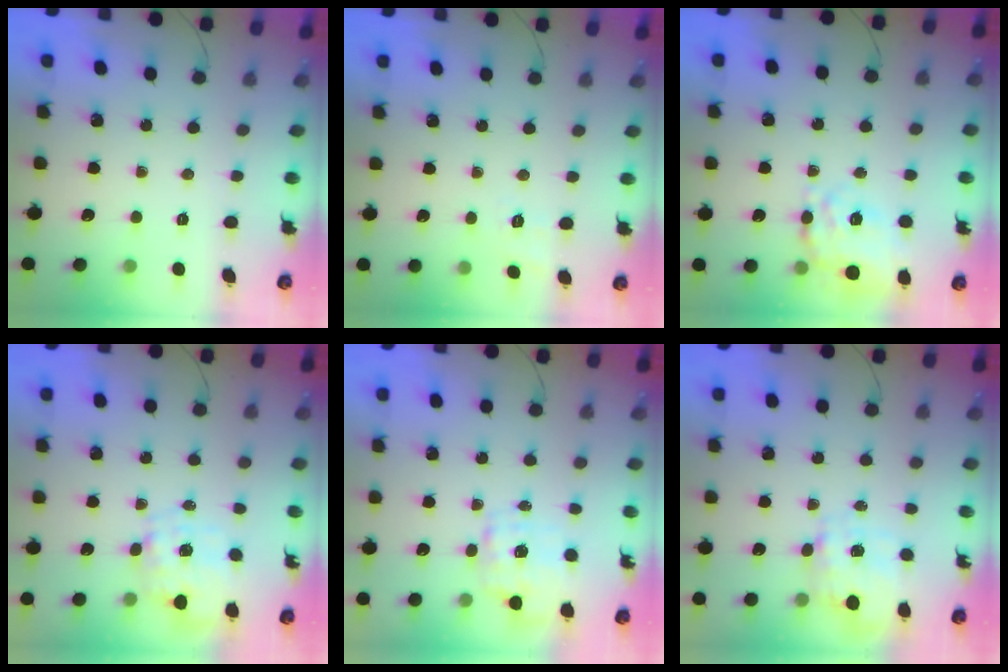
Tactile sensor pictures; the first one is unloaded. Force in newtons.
{"total": 2.5, "press": 1.3, "slide": 2.2}
{"total": 13.6, "press": 13.0, "slide": 4.2}
{"total": 1.1, "press": 1.0, "slide": 0.5}
{"total": 1.7, "press": 1.6, "slide": 0.5}
{"total": 3.5, "press": 3.3, "slide": 1.0}